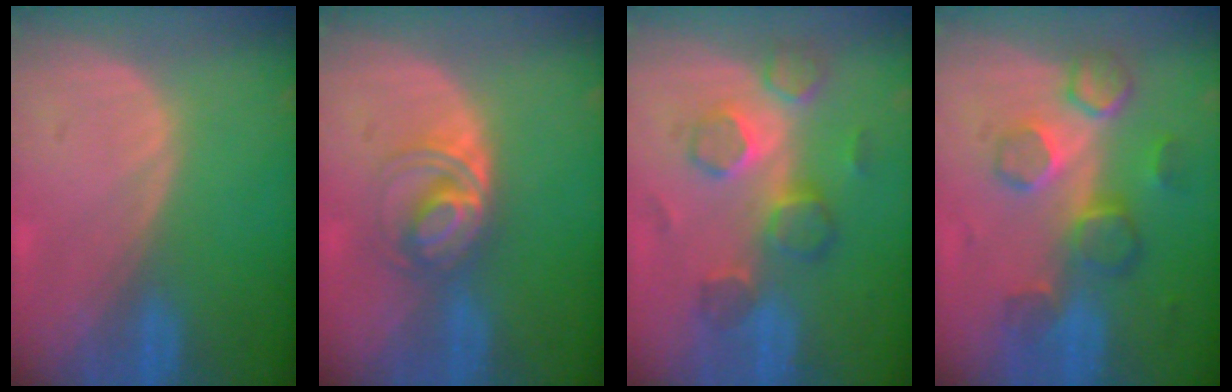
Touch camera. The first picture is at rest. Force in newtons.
{"total": 5.6, "press": 5.3, "slide": 1.7}
{"total": 7.8, "press": 7.5, "slide": 2.1}
{"total": 8.6, "press": 7.7, "slide": 3.8}